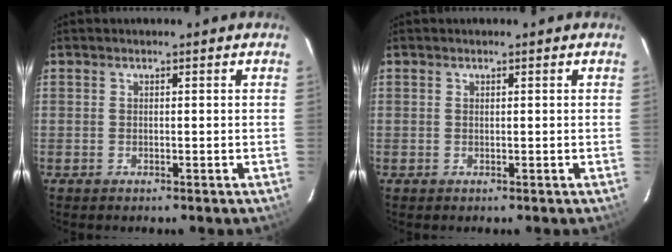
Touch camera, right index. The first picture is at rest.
{"total": 0.0}